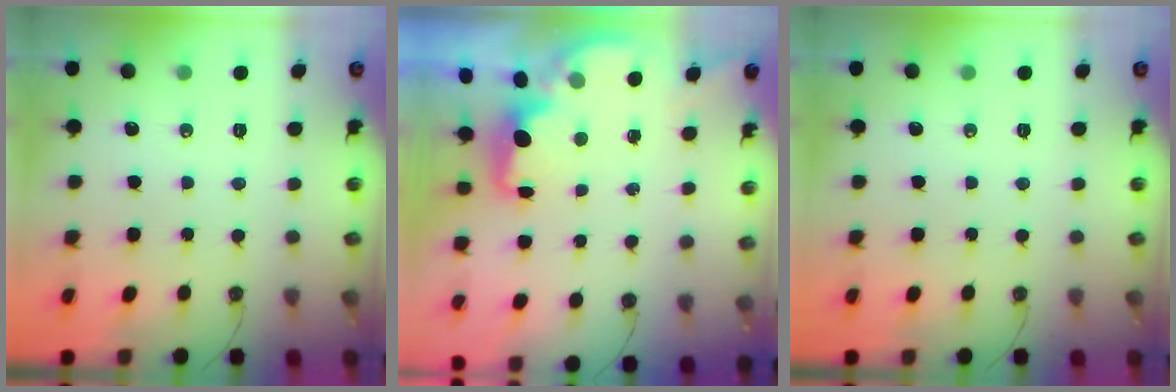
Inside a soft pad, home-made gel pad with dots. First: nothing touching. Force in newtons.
{"total": 2.1, "press": 2.0, "slide": 0.8}
{"total": 0.0}